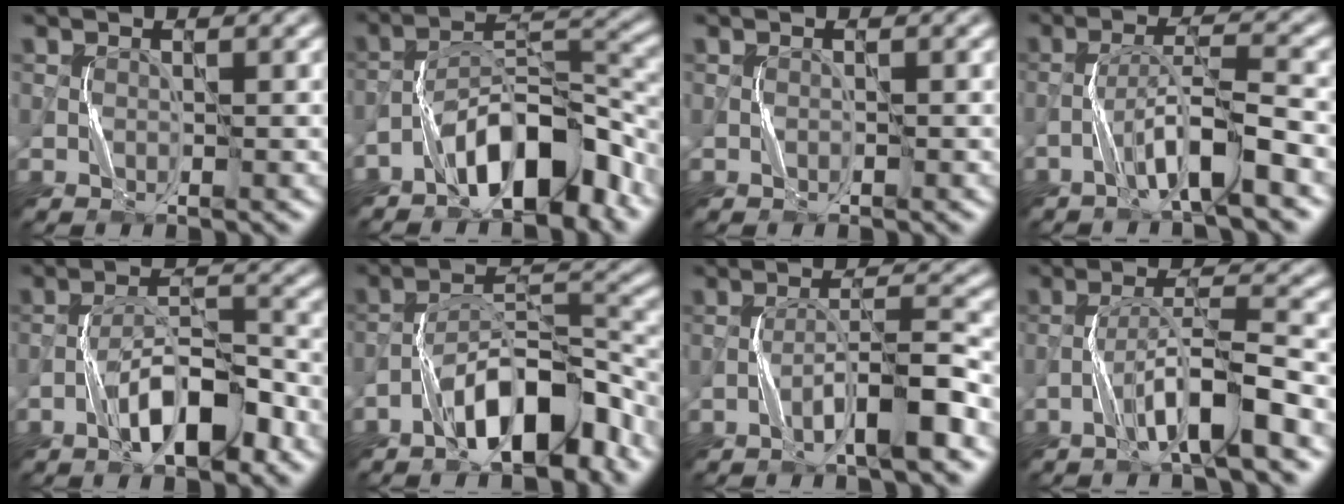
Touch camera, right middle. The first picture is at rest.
{"total": 8.7, "force": [-5.5, 3.2, 6.0], "torque": [-0.087, 0.021, -0.099]}
{"total": 0.0}
{"total": 4.7, "force": [-2.8, 0.3, 3.8], "torque": [-0.069, 0.018, -0.056]}
{"total": 6.4, "force": [-3.5, 2.0, 5.0], "torque": [-0.079, 0.017, -0.060]}
{"total": 8.6, "force": [-5.2, 2.9, 6.1], "torque": [-0.095, 0.020, -0.092]}
{"total": 5.1, "force": [-2.7, 0.6, 4.3], "torque": [-0.068, 0.020, -0.050]}
{"total": 5.3, "force": [-3.0, 0.4, 4.3], "torque": [-0.076, 0.018, -0.057]}